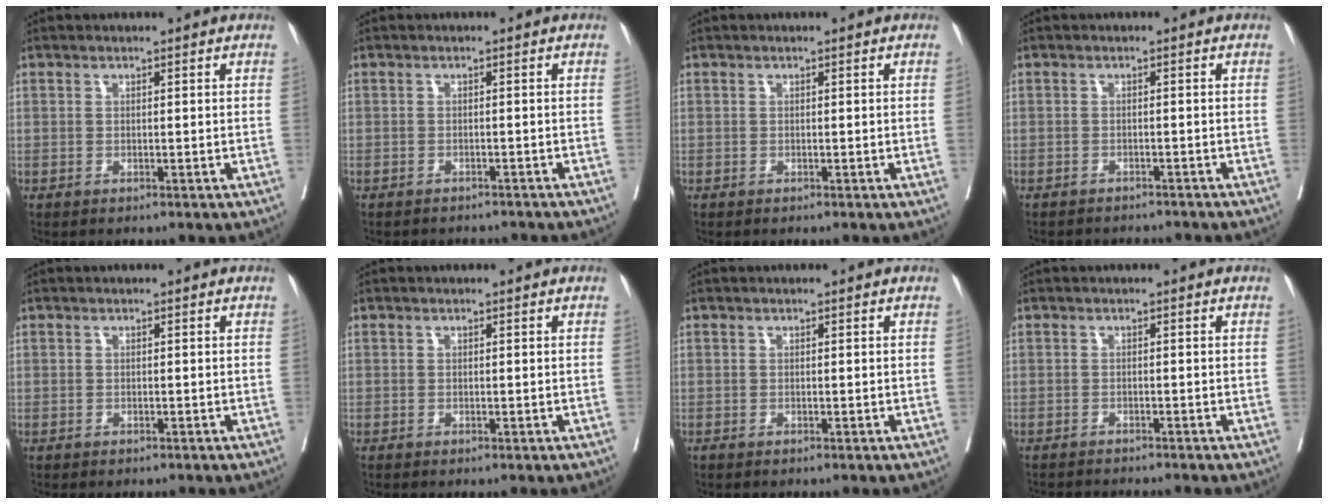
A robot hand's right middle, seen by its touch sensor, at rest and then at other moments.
{"total": 6.7, "force": [-6.3, 1.8, 1.7], "torque": [-0.016, -0.001, -0.068]}
{"total": 0.0}
{"total": 7.1, "force": [-6.8, 1.4, 1.7], "torque": [-0.015, -0.005, -0.079]}
{"total": 0.6, "force": [-0.5, 0.4, 0.0], "torque": [-0.006, 0.003, -0.010]}
{"total": 0.0}
{"total": 0.0}
{"total": 6.3, "force": [-5.9, 0.1, 2.2], "torque": [-0.018, -0.012, -0.082]}